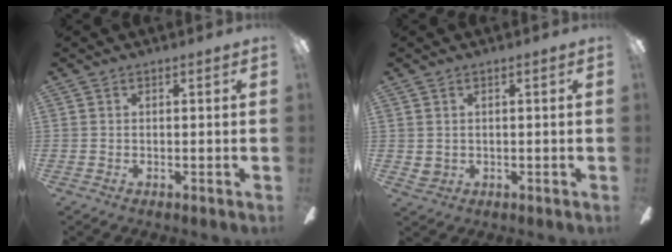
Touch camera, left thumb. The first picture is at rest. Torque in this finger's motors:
{"motor_torque": [-0.16, 0.16, -0.05, -0.30, 0.00]}